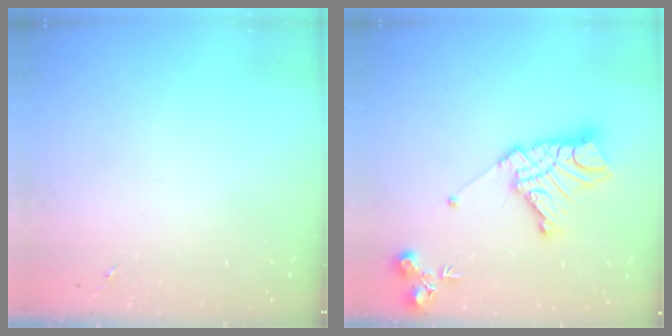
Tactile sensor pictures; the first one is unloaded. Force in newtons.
{"total": 18.2, "press": 18.1, "slide": 1.5}